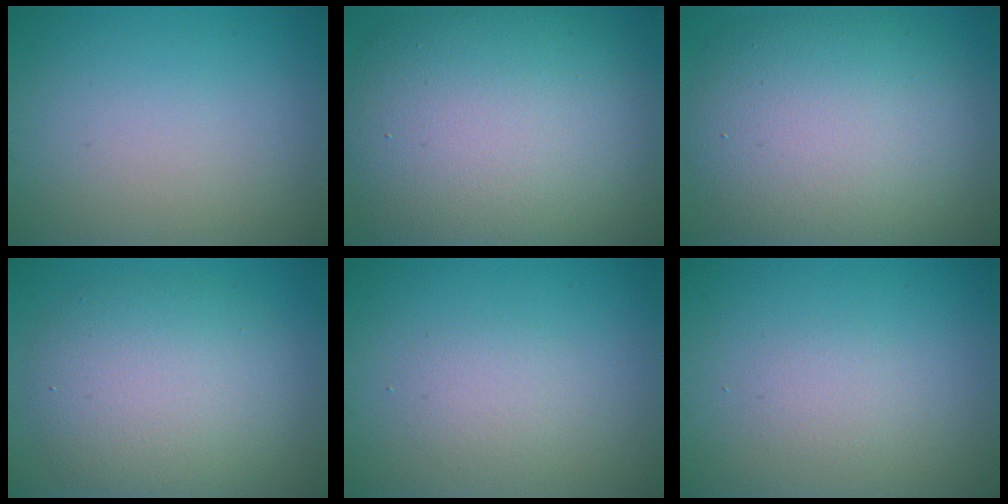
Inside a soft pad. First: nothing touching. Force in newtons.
{"total": 14.0, "press": 14.0, "slide": 0.8}
{"total": 11.1, "press": 11.1, "slide": 0.8}
{"total": 6.6, "press": 6.6, "slide": 0.4}
{"total": 1.6, "press": 1.6, "slide": 0.2}
{"total": 1.2, "press": 1.2, "slide": 0.1}